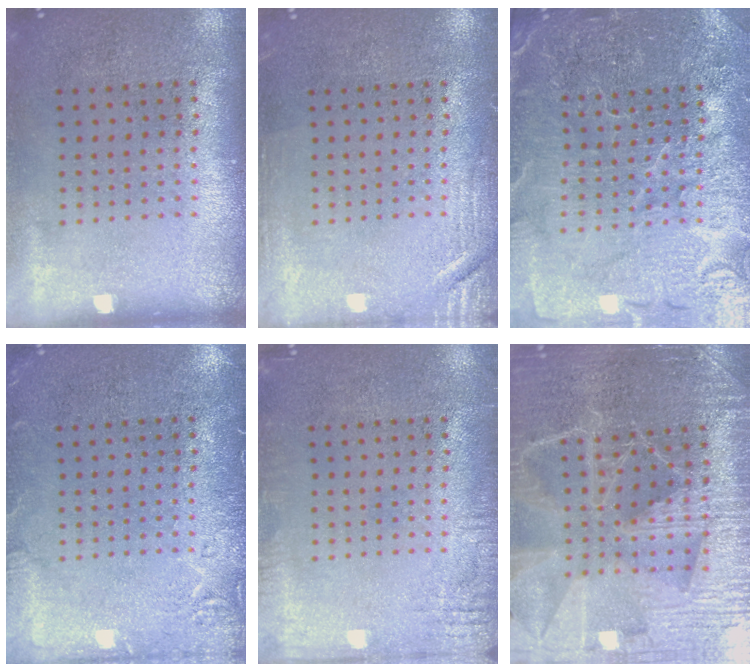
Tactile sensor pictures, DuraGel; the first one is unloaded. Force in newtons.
{"total": 2.1, "press": 2.0, "slide": 0.4}
{"total": 4.6, "press": 4.3, "slide": 1.5}
{"total": 2.2, "press": 2.2, "slide": 0.4}
{"total": 2.0, "press": 2.0, "slide": 0.2}
{"total": 4.8, "press": 4.5, "slide": 1.7}